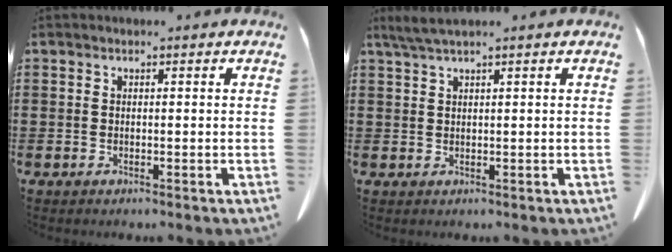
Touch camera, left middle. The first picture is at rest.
{"total": 2.0, "force": [1.5, -0.2, 1.3], "torque": [-0.027, -0.002, 0.029]}